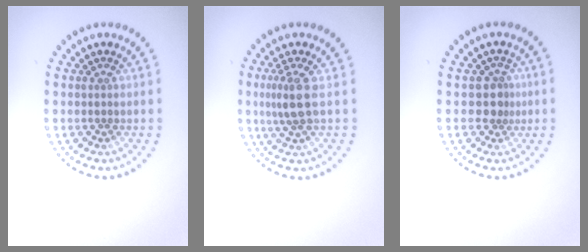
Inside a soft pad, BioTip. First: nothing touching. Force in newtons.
{"total": 2.7, "press": 2.2, "slide": 1.6}
{"total": 1.9, "press": 1.4, "slide": 1.3}